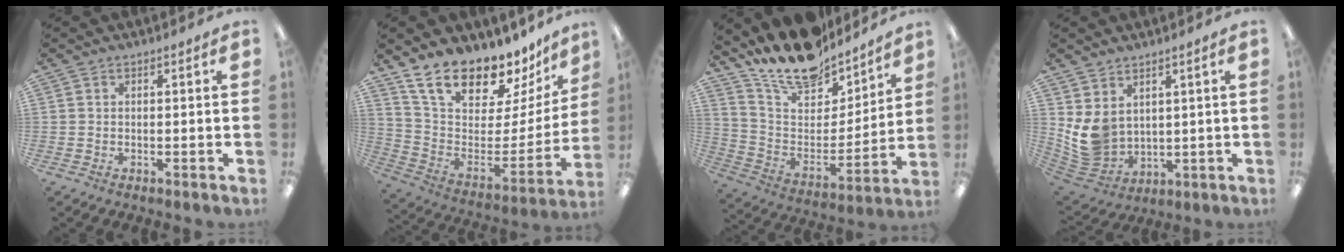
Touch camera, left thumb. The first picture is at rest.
{"total": 18.7, "force": [15.9, 6.7, 7.1], "torque": [-0.130, -0.129, 0.285]}
{"total": 16.7, "force": [14.5, 6.2, 5.5], "torque": [-0.121, -0.111, 0.258]}
{"total": 8.5, "force": [3.3, 6.4, 4.5], "torque": [-0.120, -0.025, 0.068]}